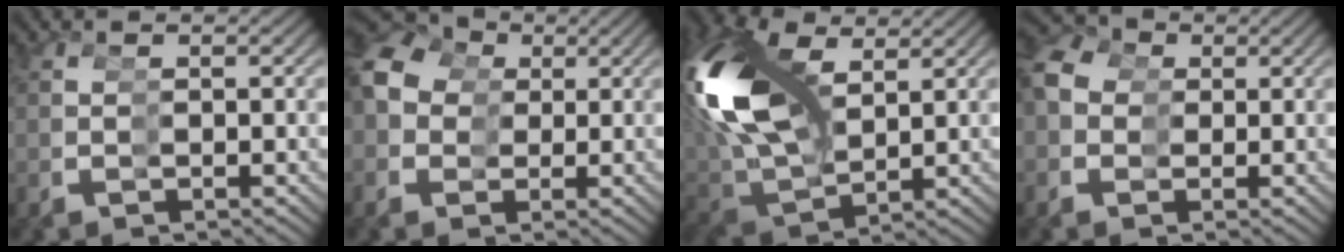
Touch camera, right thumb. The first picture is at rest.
{"total": 9.9, "force": [2.2, 8.0, 5.3], "torque": [-0.084, 0.014, 0.025]}
{"total": 13.0, "force": [3.7, 7.9, 9.6], "torque": [-0.227, 0.000, 0.063]}
{"total": 6.1, "force": [1.1, 5.5, 2.4], "torque": [-0.043, -0.004, 0.015]}